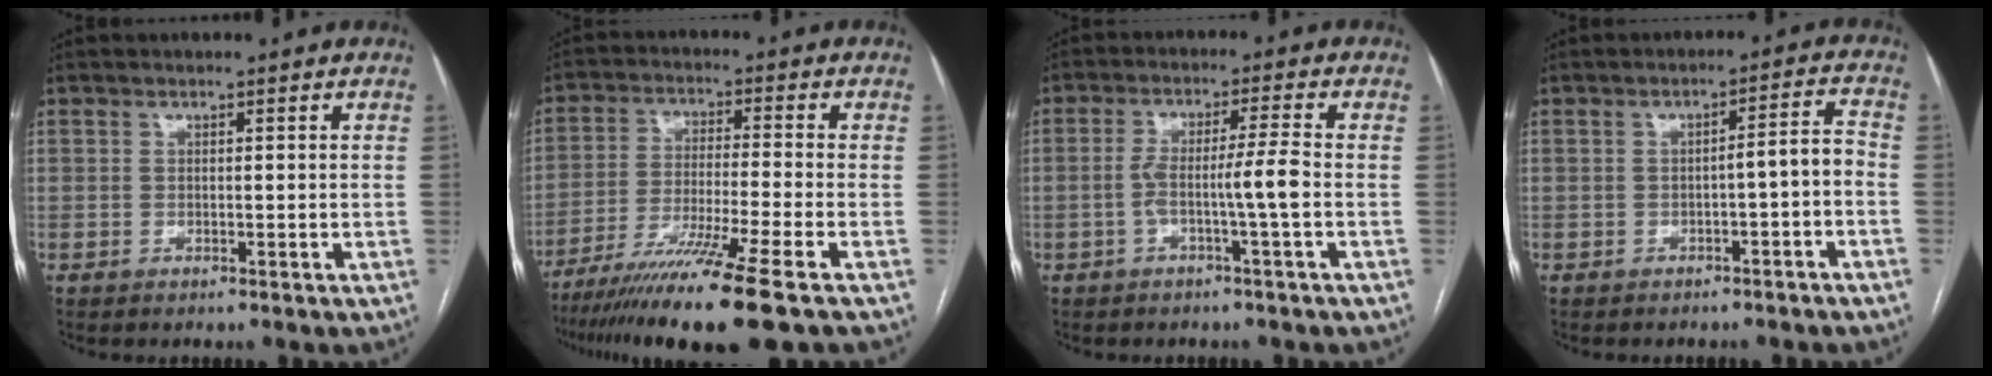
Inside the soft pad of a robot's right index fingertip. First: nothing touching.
{"total": 14.6, "force": [-10.5, -2.0, 10.0], "torque": [-0.177, -0.047, -0.176]}
{"total": 5.5, "force": [-1.5, -0.9, 5.3], "torque": [-0.095, 0.011, -0.025]}
{"total": 4.1, "force": [-1.8, 0.4, 3.7], "torque": [-0.045, 0.019, -0.024]}